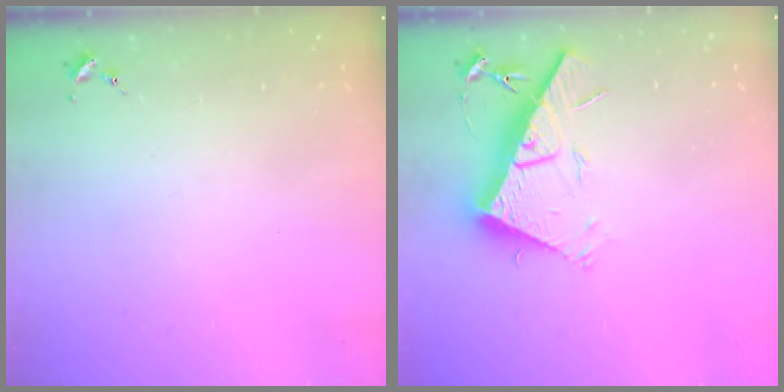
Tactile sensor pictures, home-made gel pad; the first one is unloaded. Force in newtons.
{"total": 17.5, "press": 17.5, "slide": 0.4}